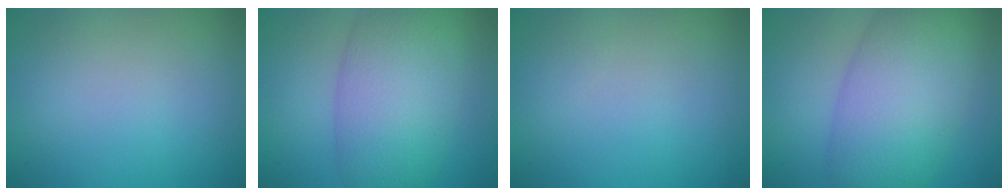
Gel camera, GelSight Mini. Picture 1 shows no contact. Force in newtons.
{"total": 8.6, "press": 8.6, "slide": 0.2}
{"total": 0.0}
{"total": 9.1, "press": 9.1, "slide": 0.4}